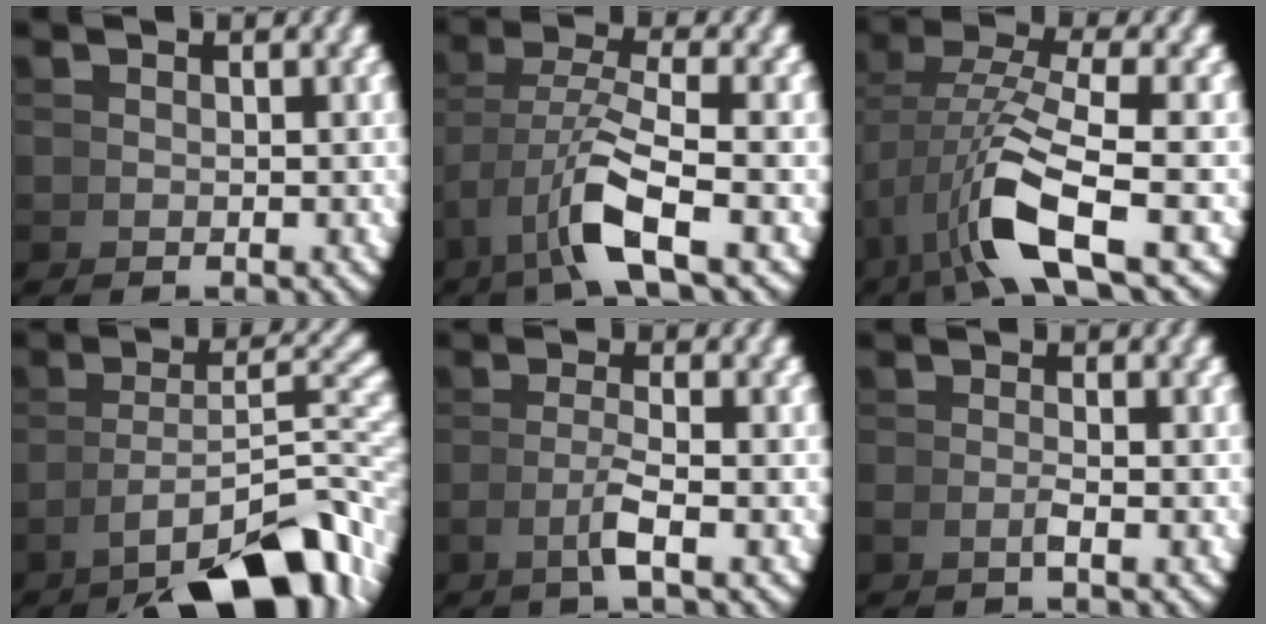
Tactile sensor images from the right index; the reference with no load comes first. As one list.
[{"total": 5.4, "force": [-0.2, 2.0, 5.0], "torque": [-0.103, -0.018, 0.011]}, {"total": 7.5, "force": [-0.4, 3.0, 6.9], "torque": [-0.138, -0.013, 0.011]}, {"total": 12.6, "force": [-3.9, 6.3, 10.1], "torque": [-0.154, -0.045, -0.033]}, {"total": 2.3, "force": [-0.4, -0.5, 2.2], "torque": [-0.034, -0.001, -0.004]}, {"total": 1.0, "force": [-0.5, -0.6, 0.6], "torque": [-0.009, 0.005, -0.010]}]